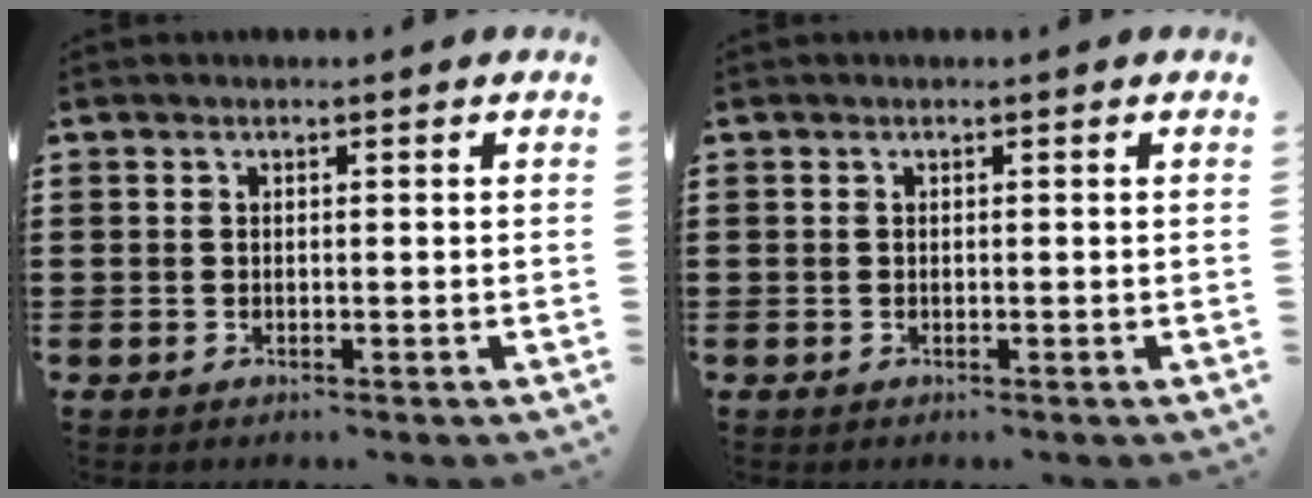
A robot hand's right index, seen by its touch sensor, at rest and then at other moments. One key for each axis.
{"total": 0.0}